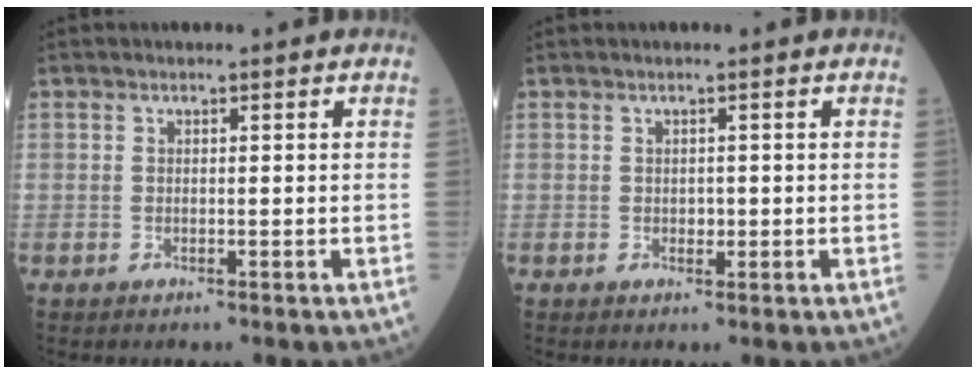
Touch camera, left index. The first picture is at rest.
{"total": 1.0, "force": [0.0, 0.7, 0.7], "torque": [-0.011, 0.001, 0.000]}